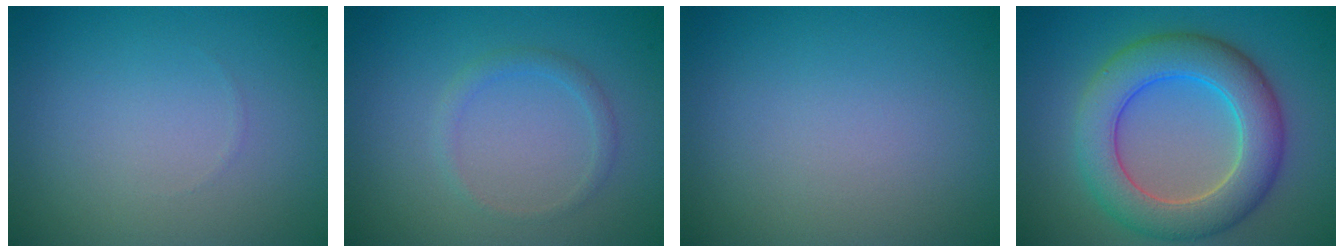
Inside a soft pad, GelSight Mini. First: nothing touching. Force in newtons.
{"total": 1.2, "press": 1.2, "slide": 0.0}
{"total": 0.0}
{"total": 7.4, "press": 7.4, "slide": 0.5}